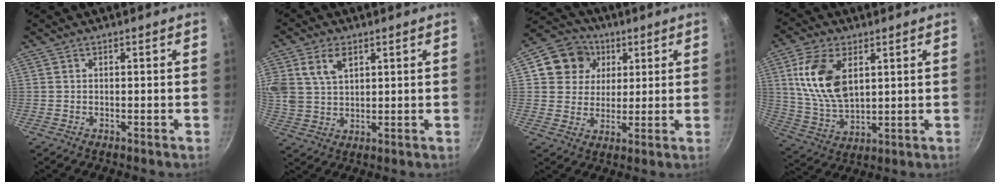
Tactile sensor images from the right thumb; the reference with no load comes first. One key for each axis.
{"total": 9.9, "fx": 4.2, "fy": 6.6, "fz": 6.0, "tx": -0.115, "ty": -0.001, "tz": 0.083}
{"total": 10.5, "fx": 3.8, "fy": 9.2, "fz": 3.6, "tx": -0.029, "ty": 0.003, "tz": 0.056}
{"total": 14.0, "fx": 4.2, "fy": 8.0, "fz": 10.7, "tx": -0.195, "ty": -0.019, "tz": 0.089}